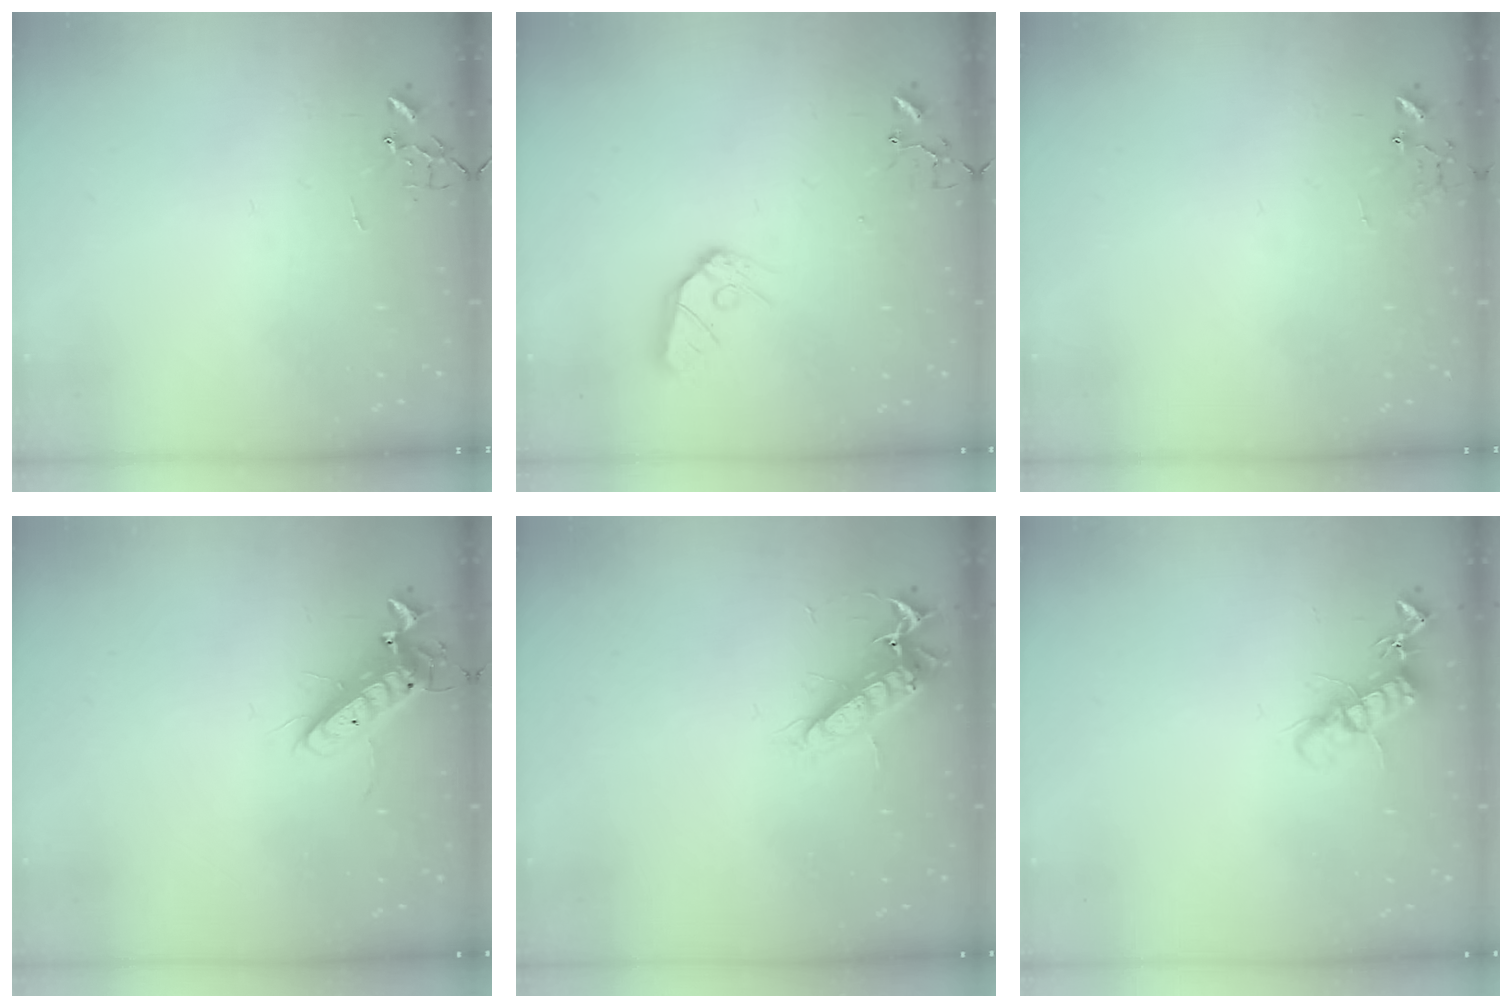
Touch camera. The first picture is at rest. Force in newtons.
{"total": 9.7, "press": 9.7, "slide": 0.9}
{"total": 7.4, "press": 7.4, "slide": 0.6}
{"total": 12.2, "press": 12.0, "slide": 2.3}
{"total": 12.9, "press": 12.8, "slide": 1.4}
{"total": 12.5, "press": 12.5, "slide": 0.4}